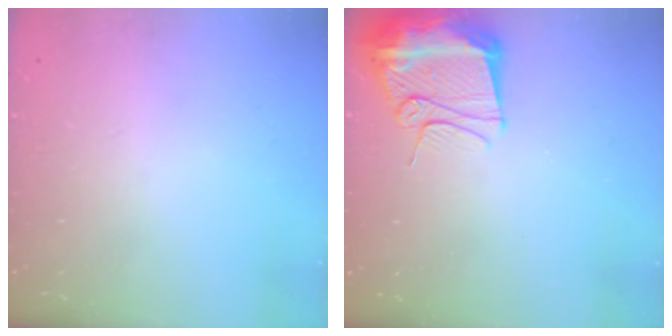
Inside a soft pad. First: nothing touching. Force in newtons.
{"total": 13.4, "press": 13.4, "slide": 1.3}